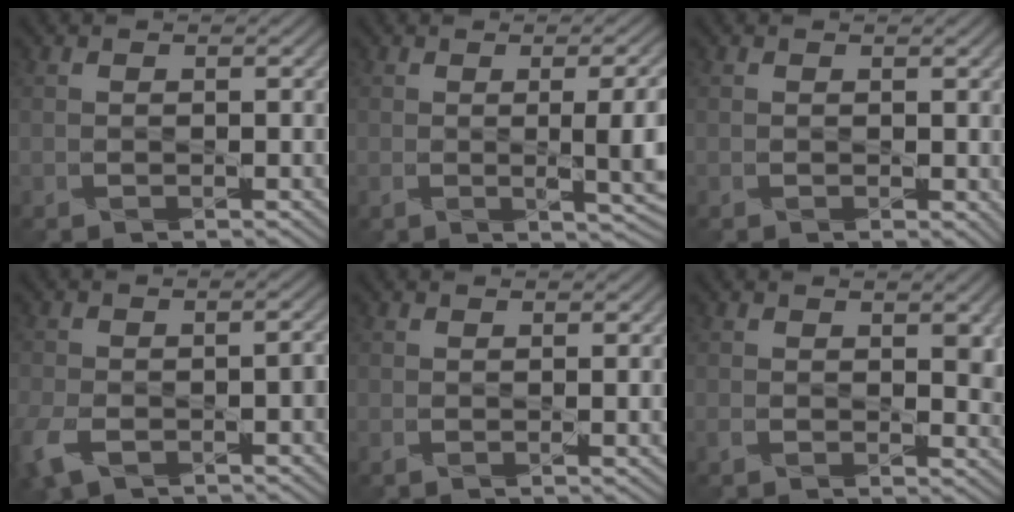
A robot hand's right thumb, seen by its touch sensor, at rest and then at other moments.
{"total": 6.5, "force": [-0.7, 1.4, 6.3], "torque": [-0.090, -0.003, -0.004]}
{"total": 1.7, "force": [0.3, 1.2, 1.1], "torque": [-0.017, -0.005, 0.005]}
{"total": 6.0, "force": [-3.3, 3.1, 4.0], "torque": [-0.086, -0.007, -0.061]}
{"total": 1.2, "force": [-0.3, 0.3, 1.1], "torque": [-0.018, -0.001, -0.004]}
{"total": 4.3, "force": [0.8, 2.9, 3.1], "torque": [-0.053, -0.013, 0.016]}